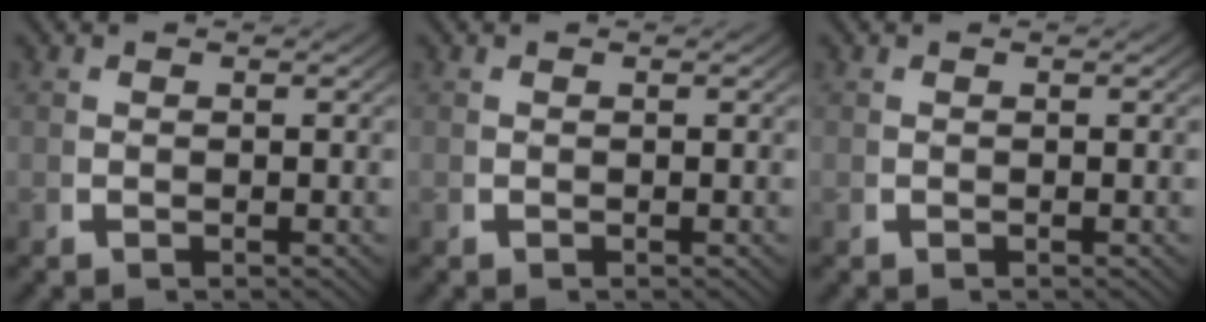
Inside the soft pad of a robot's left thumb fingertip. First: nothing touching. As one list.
[{"total": 0.0}, {"total": 0.0}]